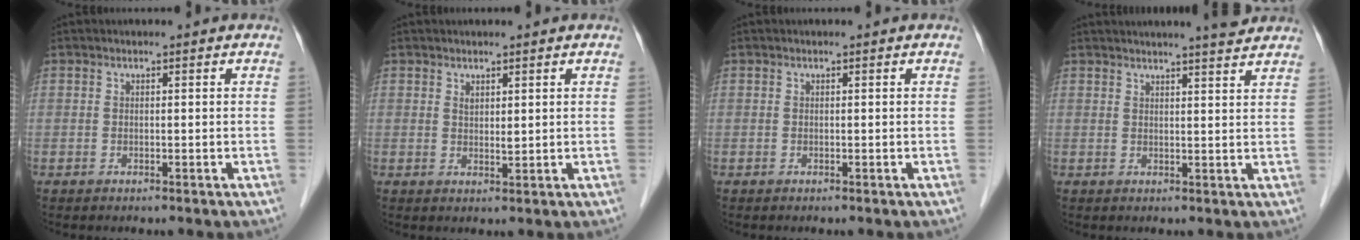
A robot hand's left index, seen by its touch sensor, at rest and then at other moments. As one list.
[{"total": 1.5, "force": [1.0, 0.5, 1.0], "torque": [-0.021, -0.002, 0.021]}, {"total": 0.0}, {"total": 6.3, "force": [5.7, -0.2, 2.7], "torque": [-0.046, 0.007, 0.069]}]